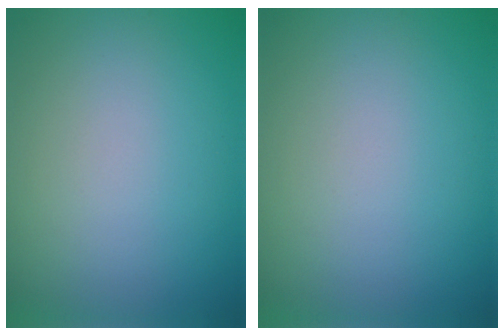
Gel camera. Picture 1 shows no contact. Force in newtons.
{"total": 0.0}